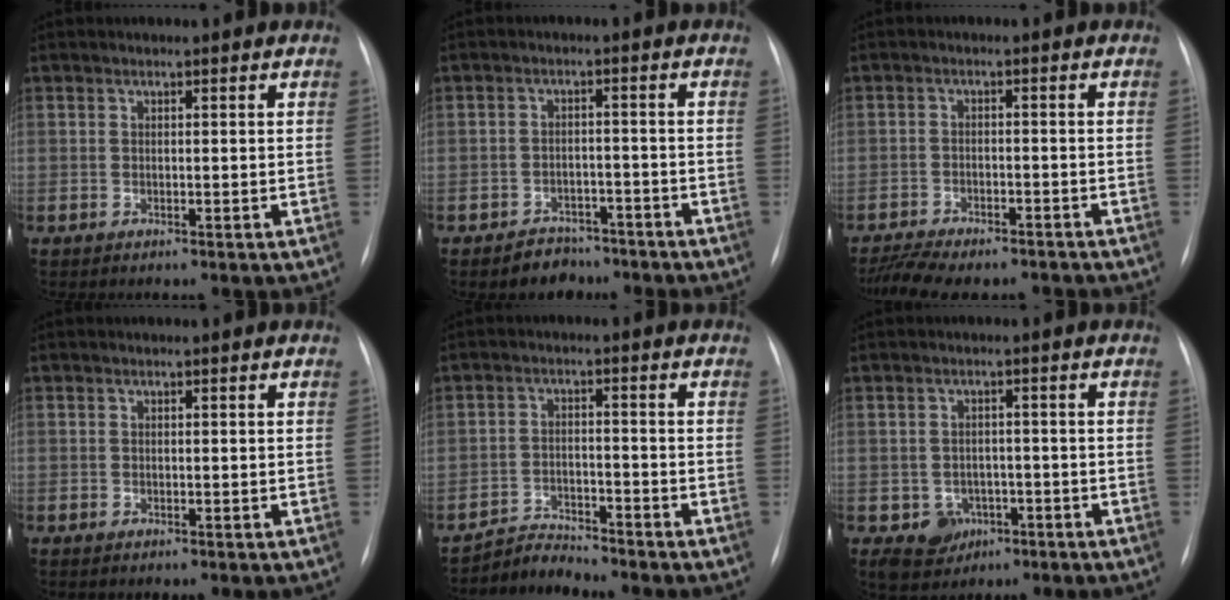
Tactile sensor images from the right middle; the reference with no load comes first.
{"total": 4.6, "force": [-3.5, 2.9, 0.7], "torque": [-0.012, 0.012, -0.048]}
{"total": 12.3, "force": [-10.6, 3.7, 4.9], "torque": [-0.093, 0.006, -0.150]}
{"total": 0.0}
{"total": 4.3, "force": [-4.1, -0.2, -0.9], "torque": [0.017, -0.009, -0.072]}
{"total": 5.0, "force": [-2.2, 4.4, 1.2], "torque": [-0.016, 0.009, -0.022]}